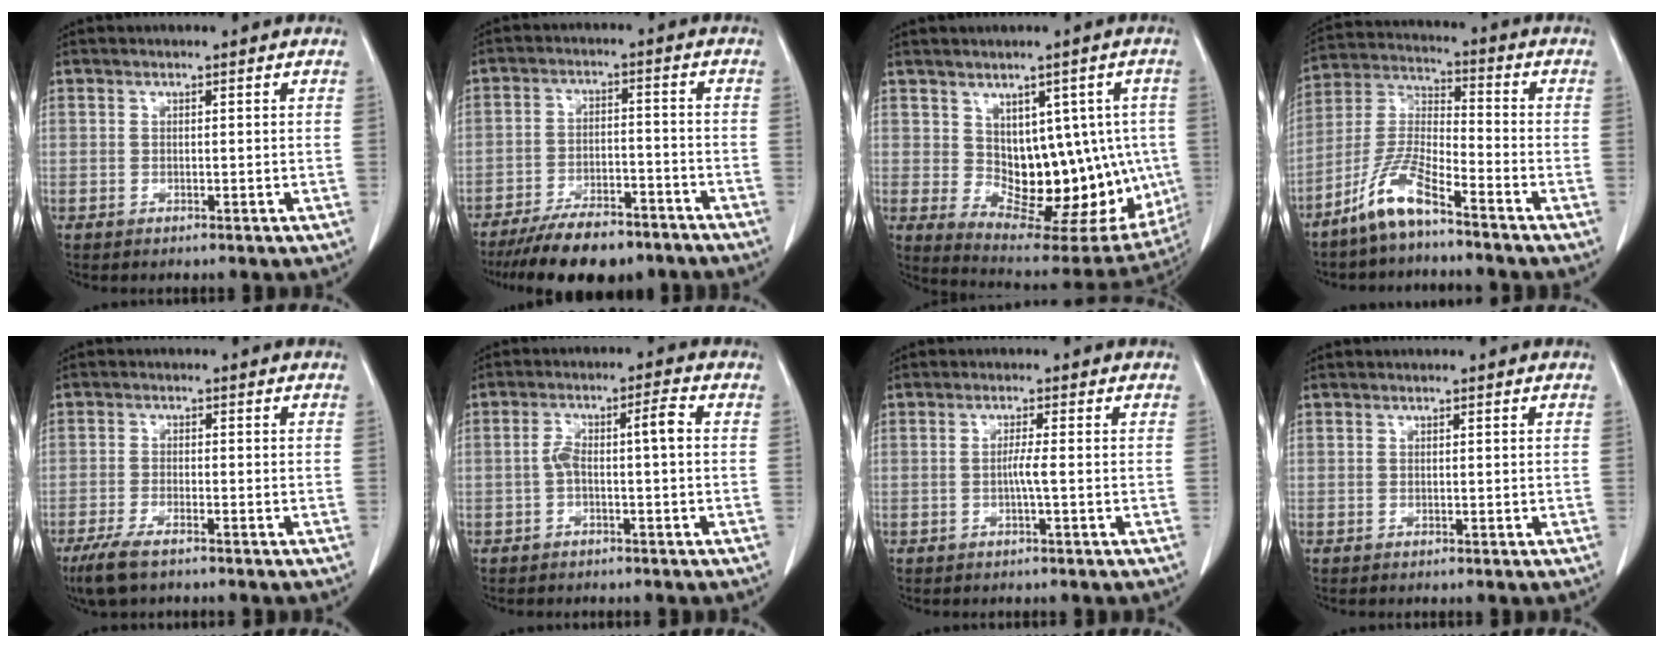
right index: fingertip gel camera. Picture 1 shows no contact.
{"total": 12.5, "force": [-10.1, 4.1, 6.1], "torque": [-0.088, -0.002, -0.157]}
{"total": 15.5, "force": [0.0, 8.6, 12.9], "torque": [-0.153, 0.009, 0.026]}
{"total": 9.0, "force": [-6.4, 1.3, 6.2], "torque": [-0.140, -0.007, -0.133]}
{"total": 5.2, "force": [-3.7, 1.1, 3.5], "torque": [-0.076, -0.011, -0.062]}
{"total": 4.8, "force": [-0.4, 0.7, 4.8], "torque": [-0.092, 0.027, -0.004]}
{"total": 1.9, "force": [-0.4, -0.4, 1.8], "torque": [-0.034, -0.001, -0.010]}
{"total": 0.0}